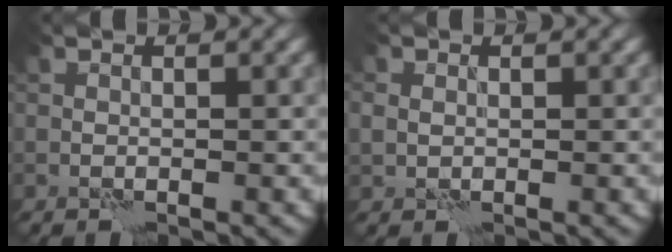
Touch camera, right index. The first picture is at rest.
{"total": 1.4, "force": [0.0, 1.2, 0.6], "torque": [-0.010, 0.000, 0.002]}